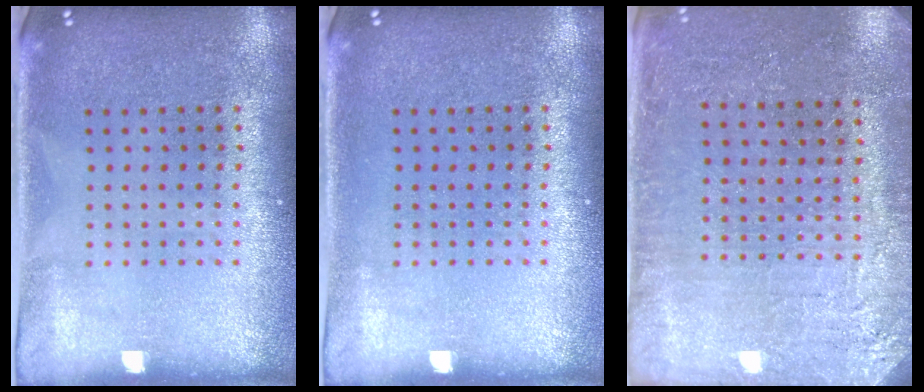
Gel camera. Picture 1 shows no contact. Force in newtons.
{"total": 0.0}
{"total": 2.9, "press": 2.9, "slide": 0.4}